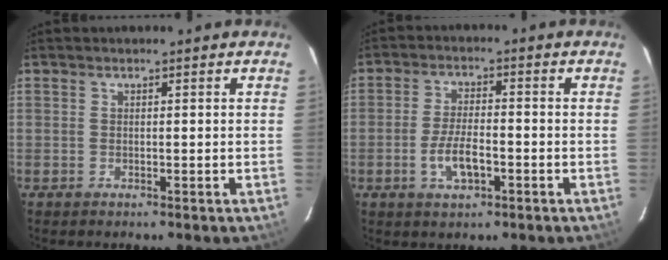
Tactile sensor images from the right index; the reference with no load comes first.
{"total": 6.2, "force": [-2.5, 2.4, 5.2], "torque": [-0.107, -0.003, -0.043]}